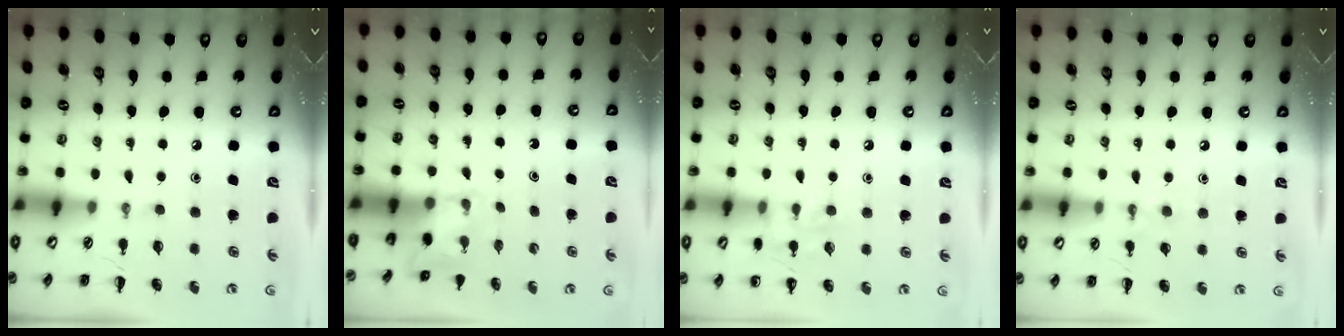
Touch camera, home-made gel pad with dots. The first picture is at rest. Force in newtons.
{"total": 2.1, "press": 2.0, "slide": 0.6}
{"total": 8.0, "press": 7.8, "slide": 1.4}
{"total": 6.6, "press": 6.4, "slide": 1.6}